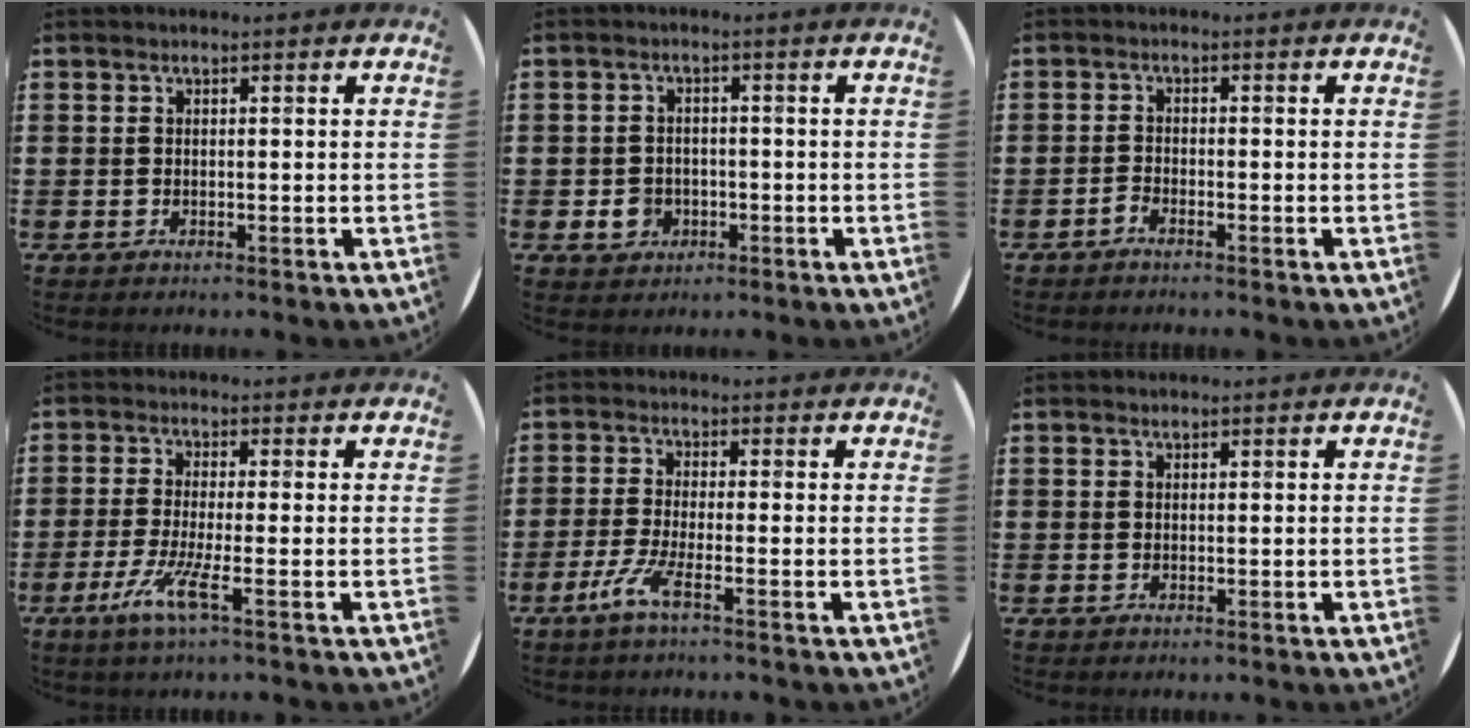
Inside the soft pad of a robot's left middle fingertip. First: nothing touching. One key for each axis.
{"total": 2.5, "fx": -0.8, "fy": 2.2, "fz": 1.0, "tx": -0.024, "ty": 0.004, "tz": -0.017}
{"total": 0.8, "fx": -0.8, "fy": 0.0, "fz": 0.2, "tx": -0.008, "ty": -0.001, "tz": -0.016}
{"total": 5.1, "fx": -1.8, "fy": -0.1, "fz": 4.8, "tx": -0.105, "ty": -0.017, "tz": -0.037}
{"total": 3.7, "fx": -1.8, "fy": -0.2, "fz": 3.2, "tx": -0.078, "ty": -0.015, "tz": -0.039}
{"total": 0.0}